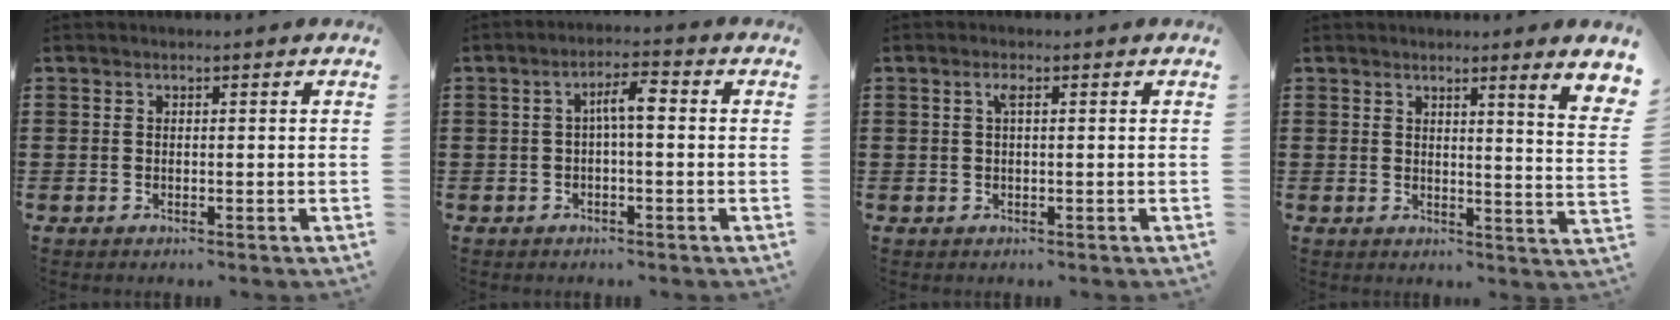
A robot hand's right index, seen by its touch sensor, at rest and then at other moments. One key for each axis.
{"total": 4.0, "fx": -0.1, "fy": 0.9, "fz": 3.9, "tx": -0.075, "ty": 0.013, "tz": -0.005}
{"total": 1.4, "fx": 0.4, "fy": 0.3, "fz": 1.3, "tx": -0.027, "ty": 0.005, "tz": 0.005}
{"total": 3.1, "fx": 1.8, "fy": -0.6, "fz": 2.4, "tx": -0.040, "ty": -0.025, "tz": 0.022}